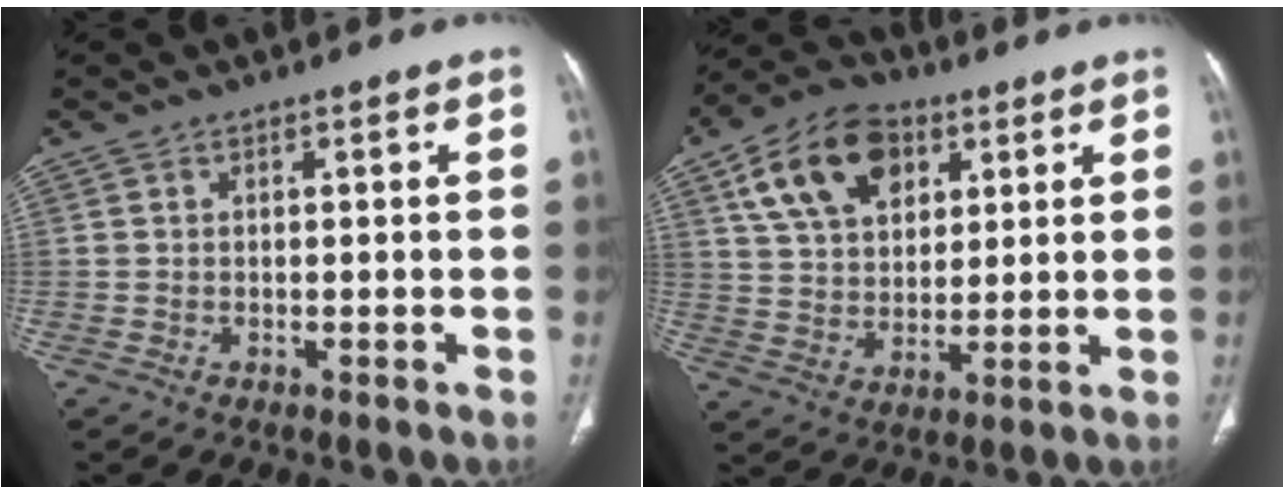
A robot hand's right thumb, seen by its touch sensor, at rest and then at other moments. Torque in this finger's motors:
{"motor_torque": [-0.64, 2.36, 0.77, 0.19, 0.11]}